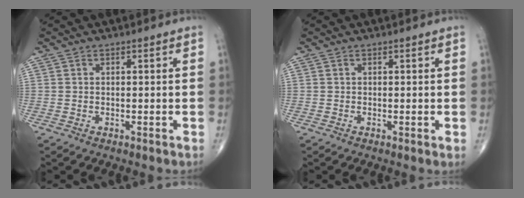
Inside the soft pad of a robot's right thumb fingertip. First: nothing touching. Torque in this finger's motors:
{"motor_torque": [-0.11, -0.01, -0.17, -0.12, -0.02]}